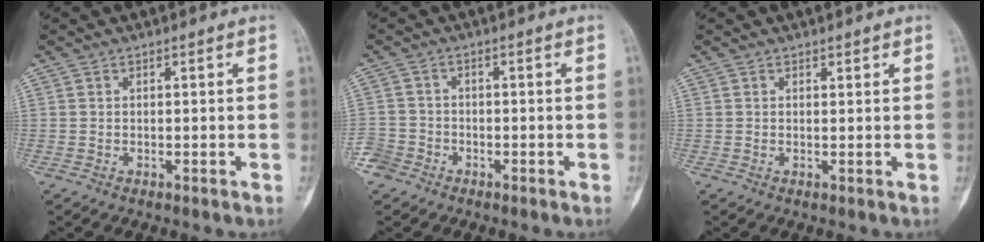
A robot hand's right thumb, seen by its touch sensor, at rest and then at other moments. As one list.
[{"total": 3.9, "force": [-2.6, 3.0, 0.3], "torque": [0.012, 0.016, -0.056]}, {"total": 0.5, "force": [0.5, 0.3, 0.1], "torque": [0.001, -0.003, 0.006]}]